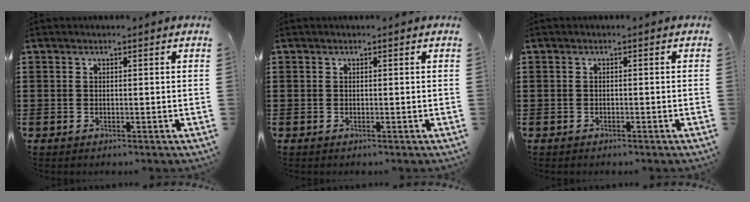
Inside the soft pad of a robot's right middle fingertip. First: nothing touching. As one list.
[{"total": 0.0}, {"total": 0.6, "force": [-0.5, 0.3, 0.0], "torque": [0.000, 0.004, -0.013]}]